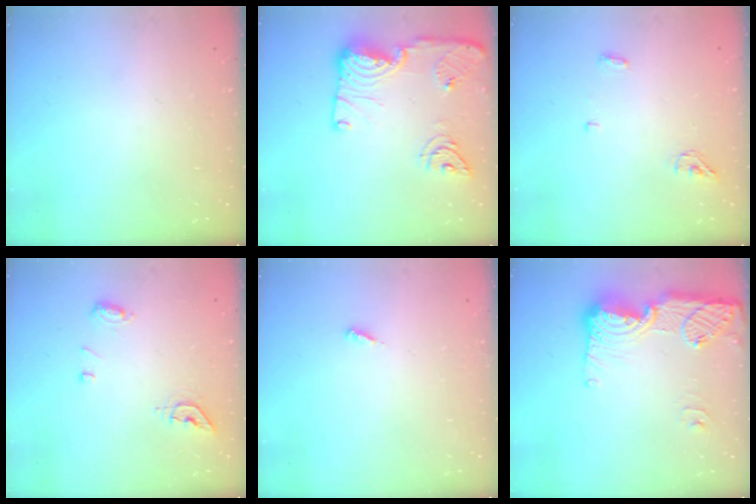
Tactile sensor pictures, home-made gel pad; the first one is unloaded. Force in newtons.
{"total": 18.3, "press": 18.2, "slide": 2.0}
{"total": 4.0, "press": 3.9, "slide": 1.0}
{"total": 7.2, "press": 7.1, "slide": 0.9}
{"total": 2.1, "press": 2.1, "slide": 0.1}
{"total": 15.7, "press": 15.7, "slide": 1.4}